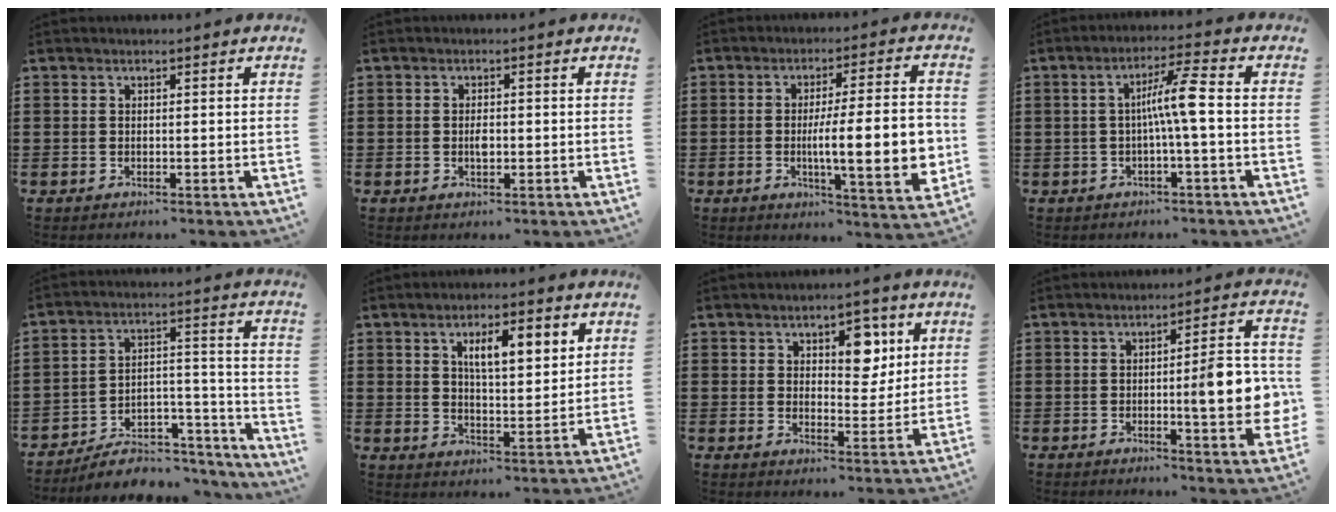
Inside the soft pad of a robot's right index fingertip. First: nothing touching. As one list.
[{"total": 1.9, "force": [-0.3, 0.8, 1.7], "torque": [-0.033, 0.000, -0.005]}, {"total": 13.1, "force": [-1.6, 2.9, 12.7], "torque": [-0.175, -0.014, -0.032]}, {"total": 6.4, "force": [-0.5, 0.1, 6.4], "torque": [-0.120, 0.005, -0.017]}, {"total": 7.4, "force": [-6.3, 2.7, 2.7], "torque": [-0.044, 0.017, -0.119]}, {"total": 6.8, "force": [2.8, 2.2, 5.8], "torque": [-0.094, -0.002, 0.040]}, {"total": 5.9, "force": [3.0, 3.5, 3.6], "torque": [-0.052, 0.004, 0.045]}, {"total": 9.3, "force": [-0.6, 1.5, 9.1], "torque": [-0.122, -0.011, -0.017]}]